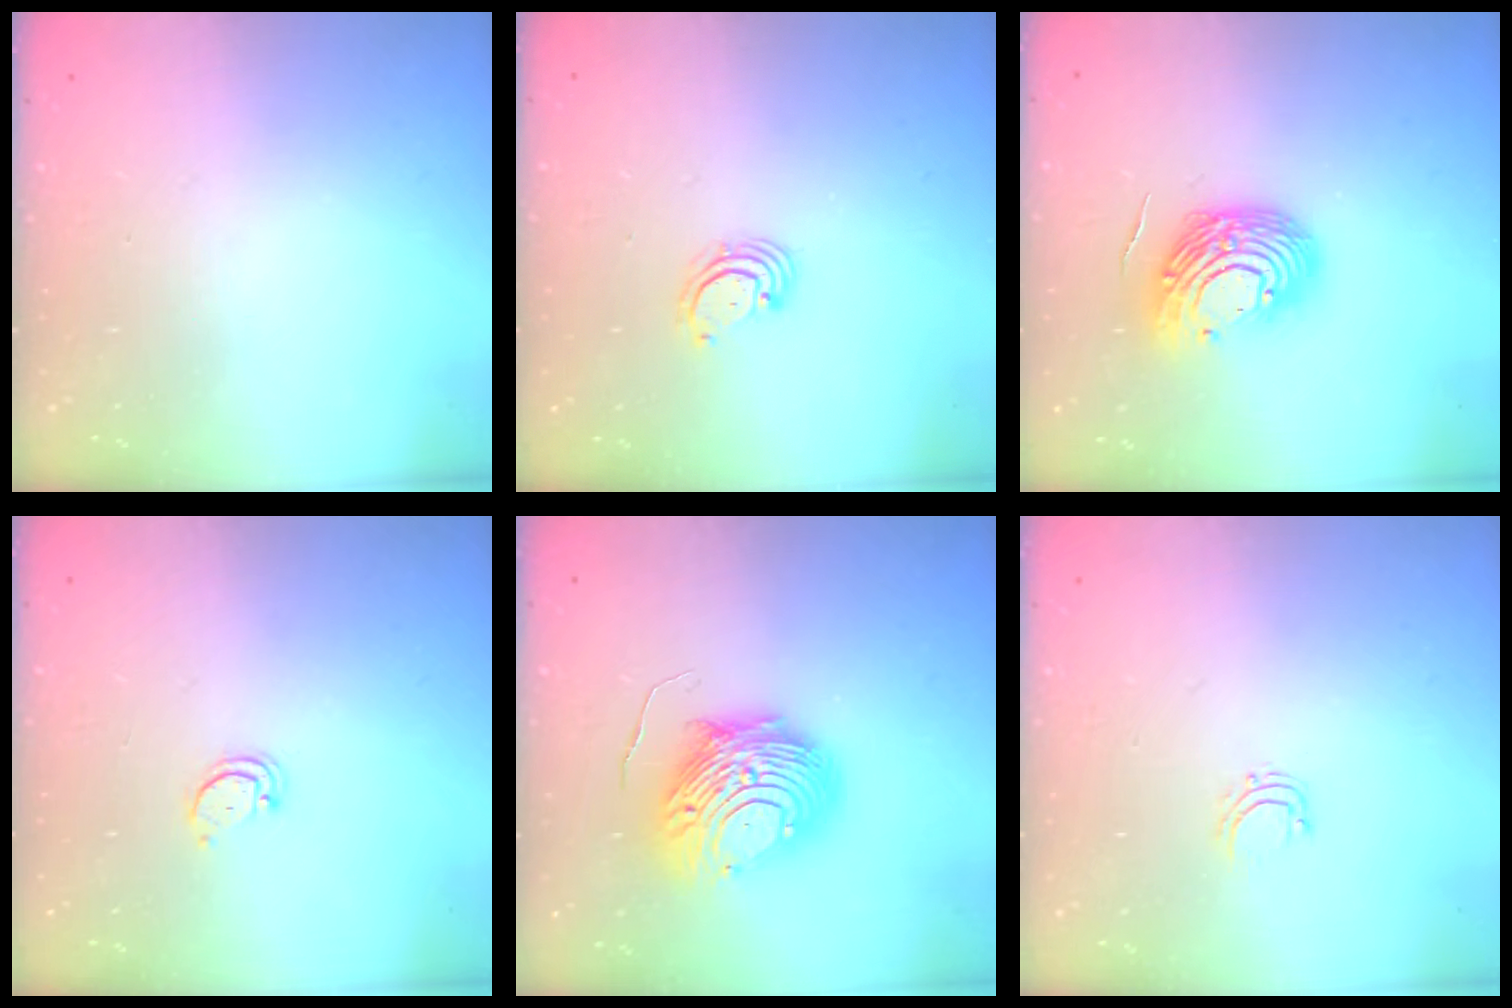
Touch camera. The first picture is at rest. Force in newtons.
{"total": 2.6, "press": 2.6, "slide": 0.3}
{"total": 12.6, "press": 12.5, "slide": 1.7}
{"total": 2.2, "press": 2.2, "slide": 0.4}
{"total": 10.5, "press": 10.4, "slide": 1.0}
{"total": 4.4, "press": 4.4, "slide": 0.3}